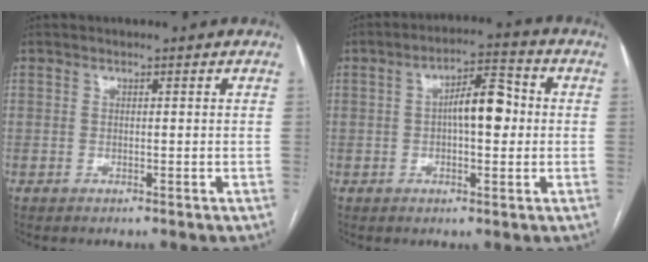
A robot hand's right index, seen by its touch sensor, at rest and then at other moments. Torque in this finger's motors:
{"motor_torque": [1.05, -0.07, 0.59, 0.11]}